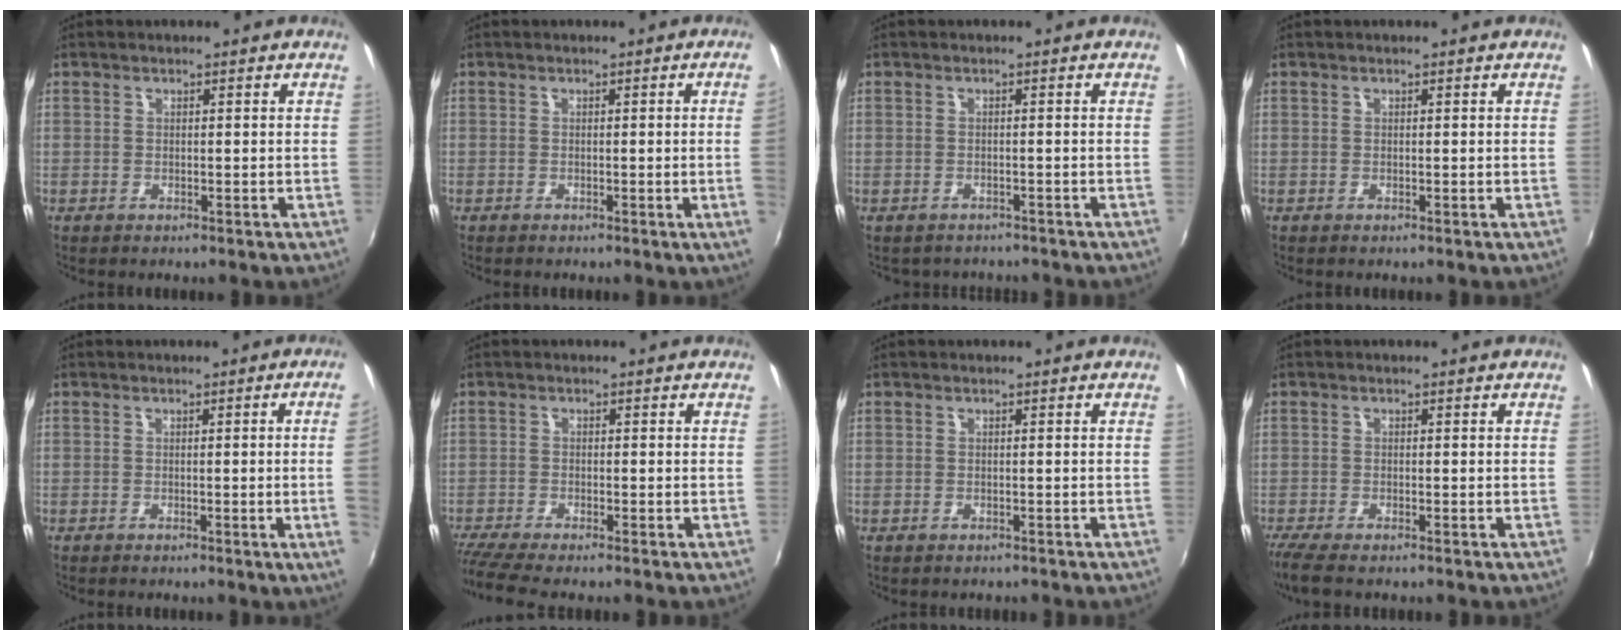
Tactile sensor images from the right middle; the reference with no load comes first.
{"total": 2.6, "force": [-0.1, -1.6, 2.1], "torque": [-0.026, -0.015, 0.005]}
{"total": 2.9, "force": [-2.5, 1.4, 0.4], "torque": [-0.016, -0.013, -0.033]}
{"total": 0.0}
{"total": 4.5, "force": [0.2, -2.2, 3.9], "torque": [-0.062, -0.009, 0.006]}
{"total": 5.8, "force": [-5.1, -0.2, 2.8], "torque": [-0.073, -0.027, -0.093]}
{"total": 0.6, "force": [-0.4, 0.4, 0.0], "torque": [-0.001, -0.002, -0.005]}
{"total": 4.3, "force": [-3.3, 0.5, 2.6], "torque": [-0.063, -0.020, -0.065]}